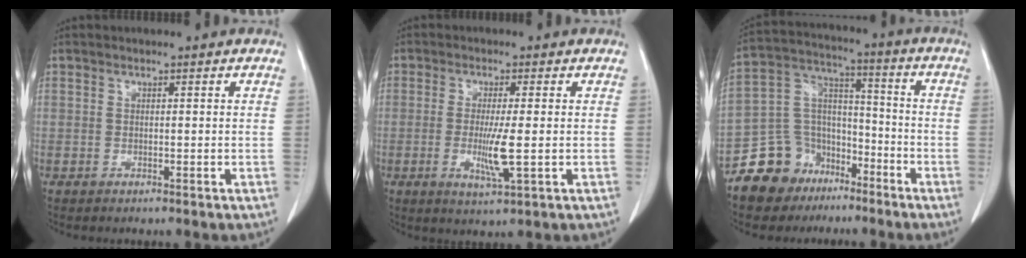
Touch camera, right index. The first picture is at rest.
{"total": 5.6, "force": [-0.8, 0.1, 5.6], "torque": [-0.109, -0.015, -0.014]}
{"total": 11.9, "force": [-8.0, 8.6, 1.6], "torque": [-0.034, 0.070, -0.140]}